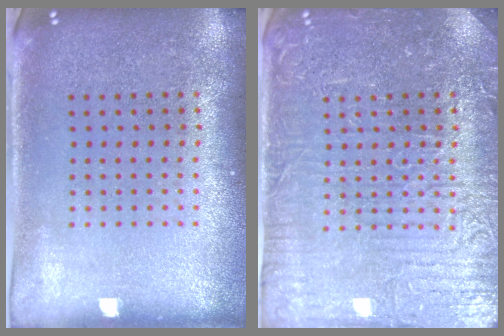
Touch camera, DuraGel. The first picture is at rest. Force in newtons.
{"total": 4.8, "press": 4.6, "slide": 1.5}